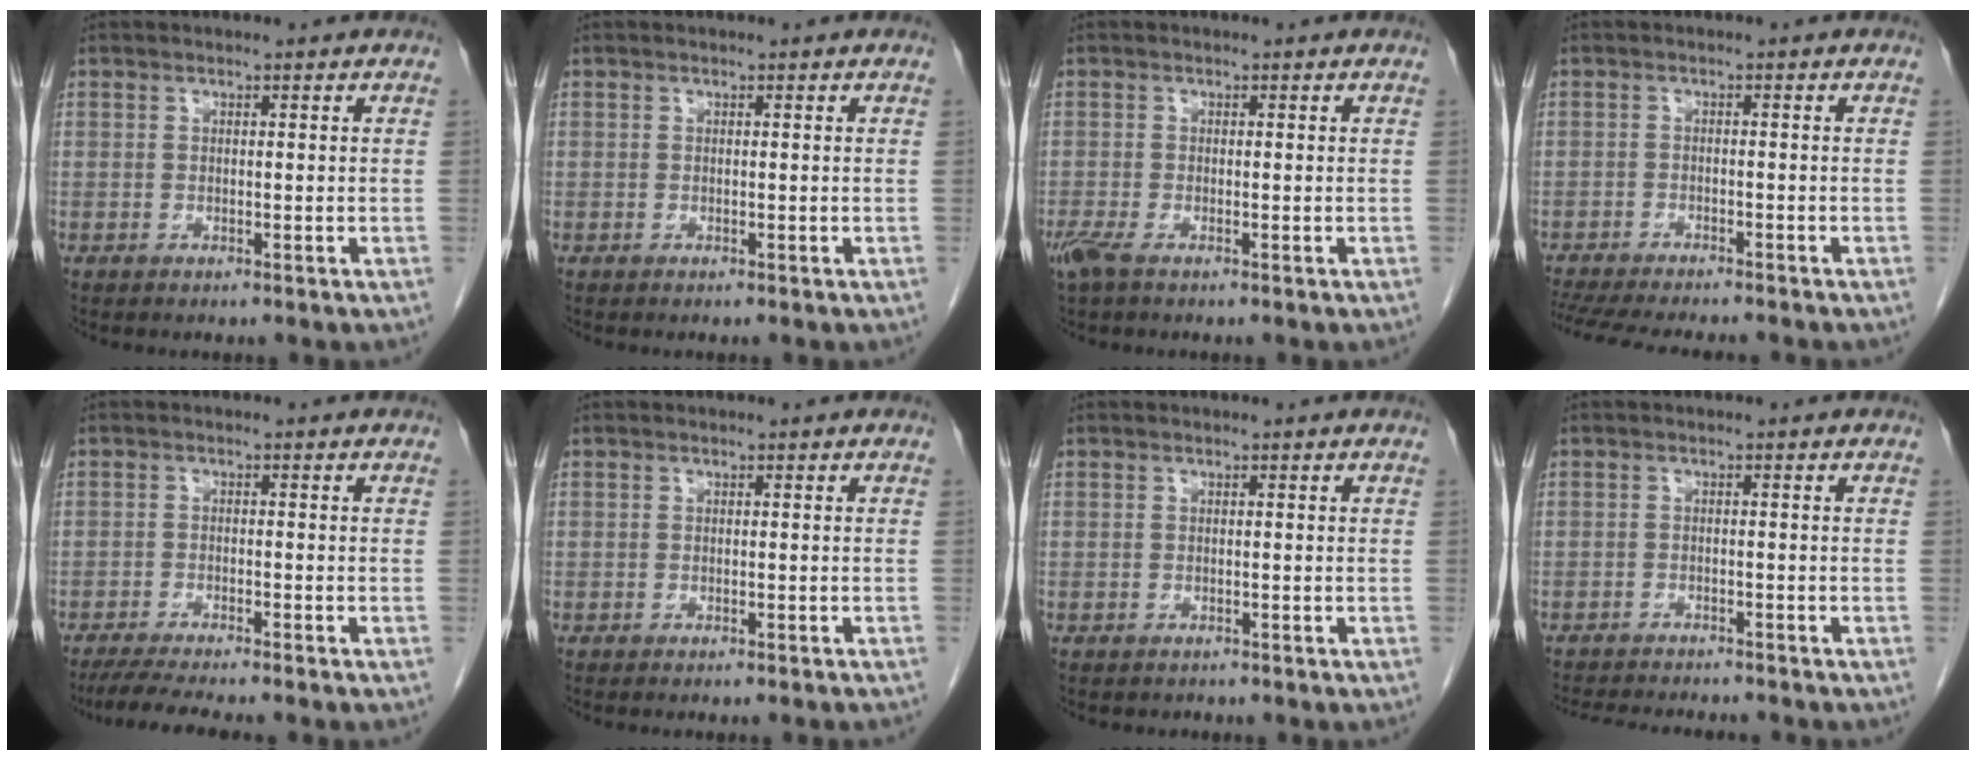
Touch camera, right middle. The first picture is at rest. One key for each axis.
{"total": 0.0}
{"total": 2.4, "fx": -1.5, "fy": 0.6, "fz": 1.7, "tx": -0.046, "ty": -0.009, "tz": -0.031}
{"total": 13.9, "fx": -12.2, "fy": 2.4, "fz": 6.2, "tx": -0.118, "ty": -0.021, "tz": -0.171}
{"total": 6.6, "fx": -5.7, "fy": -0.3, "fz": 3.3, "tx": -0.047, "ty": -0.018, "tz": -0.094}
{"total": 2.8, "fx": -2.6, "fy": 0.0, "fz": 1.2, "tx": -0.015, "ty": -0.002, "tz": -0.031}
{"total": 0.0}
{"total": 9.6, "fx": -8.9, "fy": 1.4, "fz": 3.3, "tx": -0.049, "ty": -0.008, "tz": -0.124}